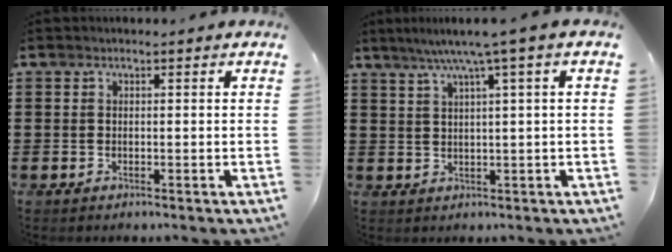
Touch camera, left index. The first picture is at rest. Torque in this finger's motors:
{"motor_torque": [0.72, -0.76, 0.62, 0.17]}